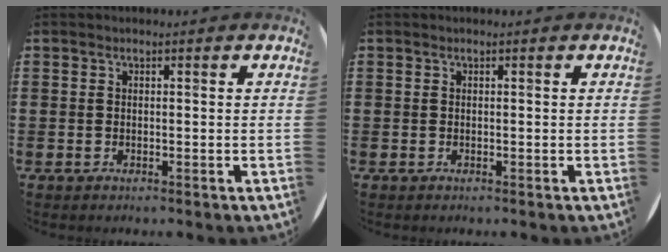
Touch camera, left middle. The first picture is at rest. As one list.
[{"total": 0.0}]